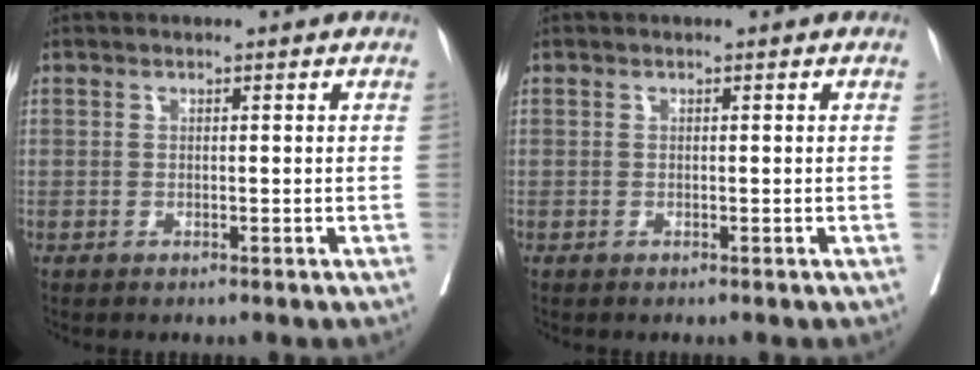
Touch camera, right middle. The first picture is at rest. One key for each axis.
{"total": 0.0}